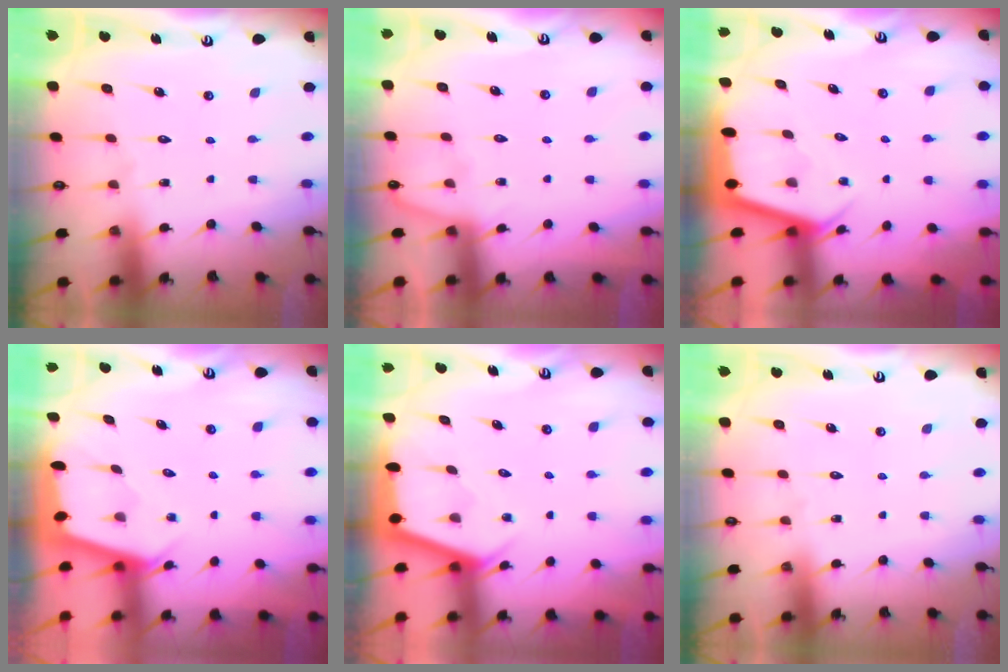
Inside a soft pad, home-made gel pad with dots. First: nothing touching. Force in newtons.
{"total": 2.0, "press": 2.0, "slide": 0.4}
{"total": 2.9, "press": 2.8, "slide": 0.3}
{"total": 2.0, "press": 2.0, "slide": 0.3}
{"total": 2.9, "press": 2.9, "slide": 0.3}
{"total": 0.0}